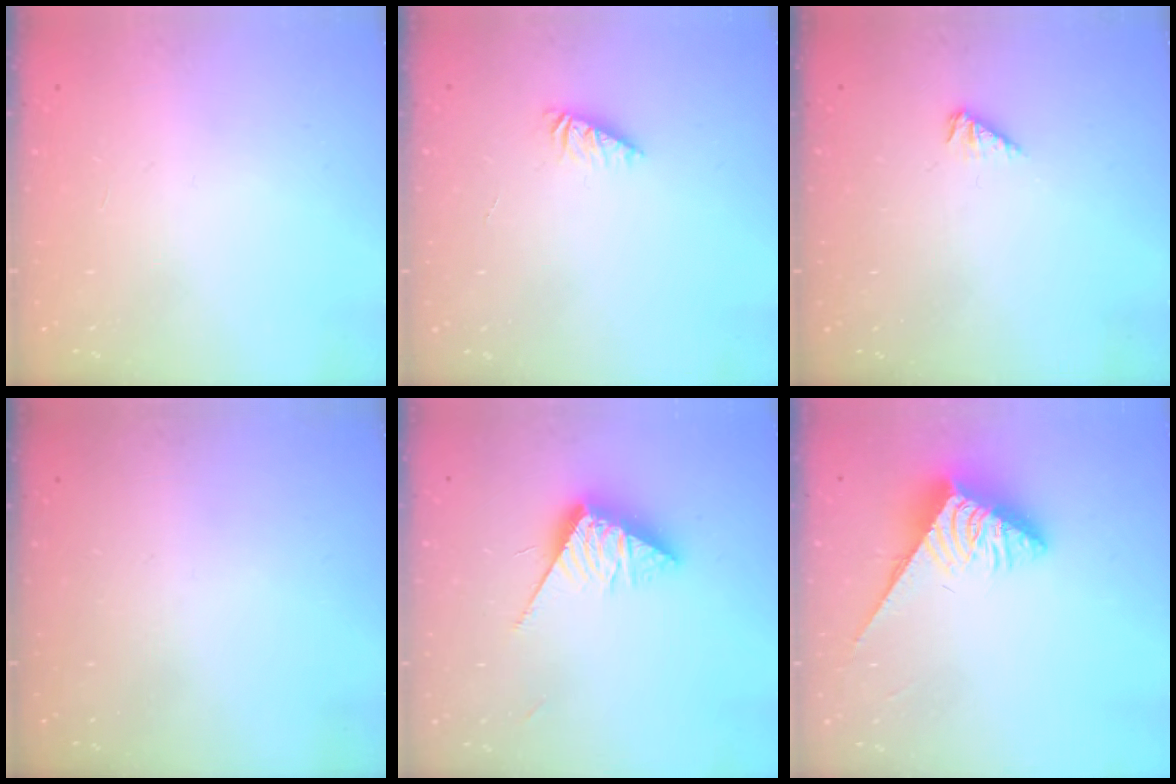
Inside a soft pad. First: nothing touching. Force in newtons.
{"total": 1.2, "press": 1.2, "slide": 0.2}
{"total": 2.7, "press": 2.6, "slide": 0.4}
{"total": 0.0}
{"total": 10.8, "press": 10.8, "slide": 0.2}
{"total": 5.5, "press": 5.5, "slide": 0.2}